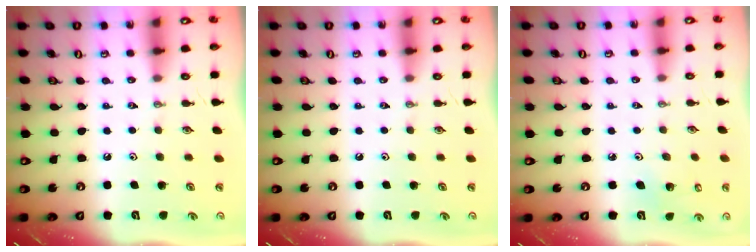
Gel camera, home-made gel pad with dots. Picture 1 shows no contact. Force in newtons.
{"total": 0.0}
{"total": 3.0, "press": 2.6, "slide": 1.5}